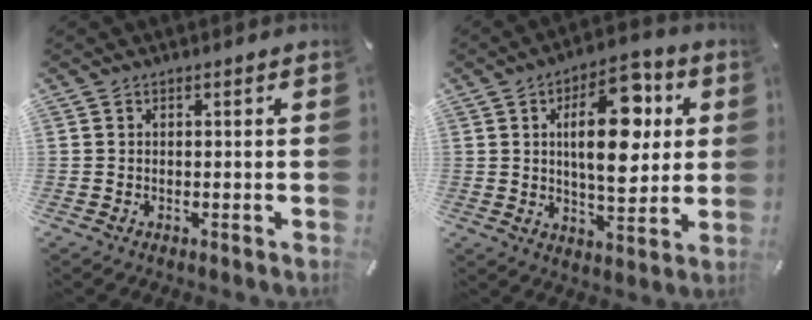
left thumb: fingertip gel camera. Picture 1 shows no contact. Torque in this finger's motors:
{"motor_torque": [2.29, 2.29, 1.17, -0.83, 0.24]}